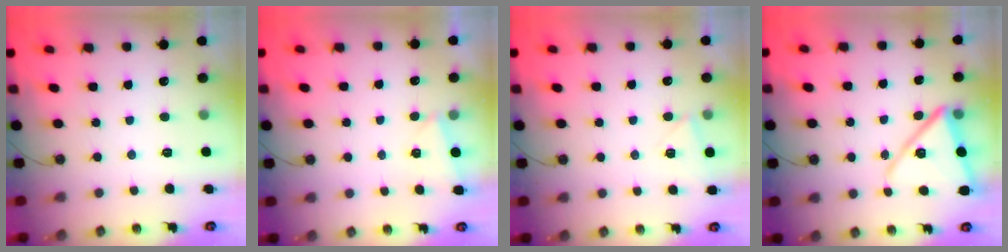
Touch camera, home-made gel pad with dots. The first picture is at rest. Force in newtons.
{"total": 2.6, "press": 1.5, "slide": 2.1}
{"total": 4.8, "press": 4.2, "slide": 2.3}
{"total": 13.3, "press": 13.3, "slide": 1.4}